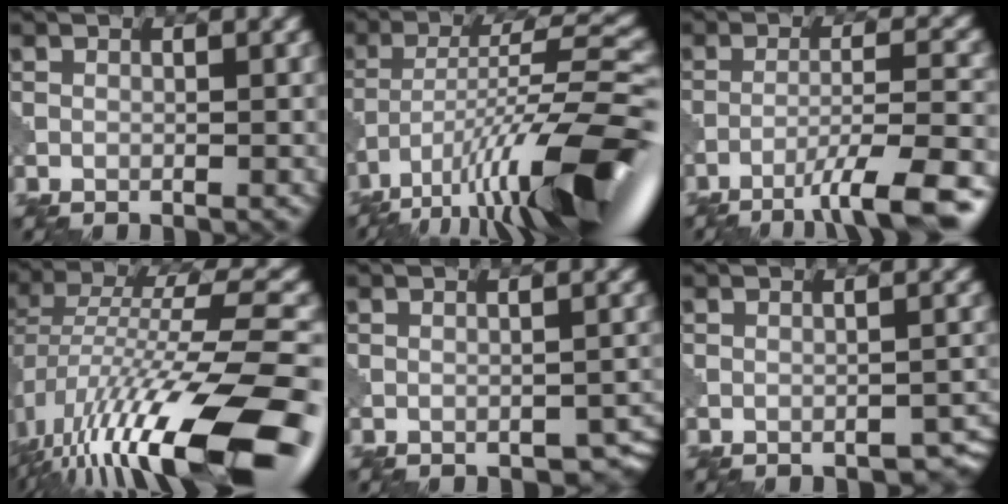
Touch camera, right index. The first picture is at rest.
{"total": 14.2, "force": [-8.3, 3.2, 11.1], "torque": [-0.188, 0.006, -0.140]}
{"total": 8.4, "force": [-5.6, 1.1, 6.2], "torque": [-0.090, 0.012, -0.083]}
{"total": 16.6, "force": [-7.7, 4.7, 14.0], "torque": [-0.247, 0.019, -0.136]}
{"total": 2.6, "force": [-1.4, 1.5, 1.6], "torque": [-0.016, -0.010, -0.009]}
{"total": 2.2, "force": [-1.5, 1.0, 1.1], "torque": [-0.012, -0.002, -0.015]}